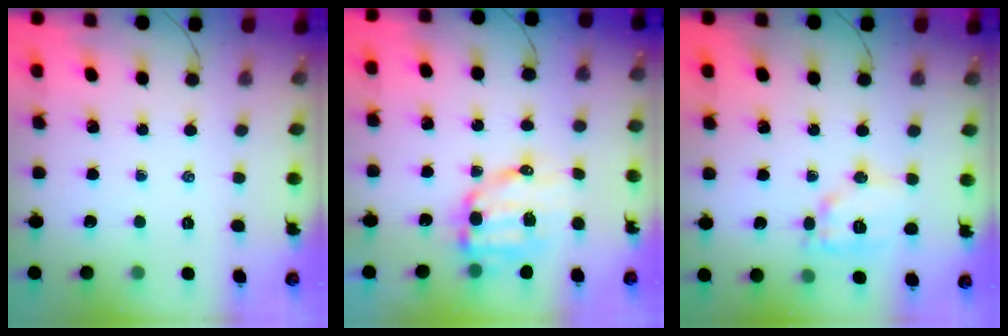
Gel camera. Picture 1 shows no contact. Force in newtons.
{"total": 10.3, "press": 10.1, "slide": 2.0}
{"total": 10.8, "press": 10.7, "slide": 0.5}